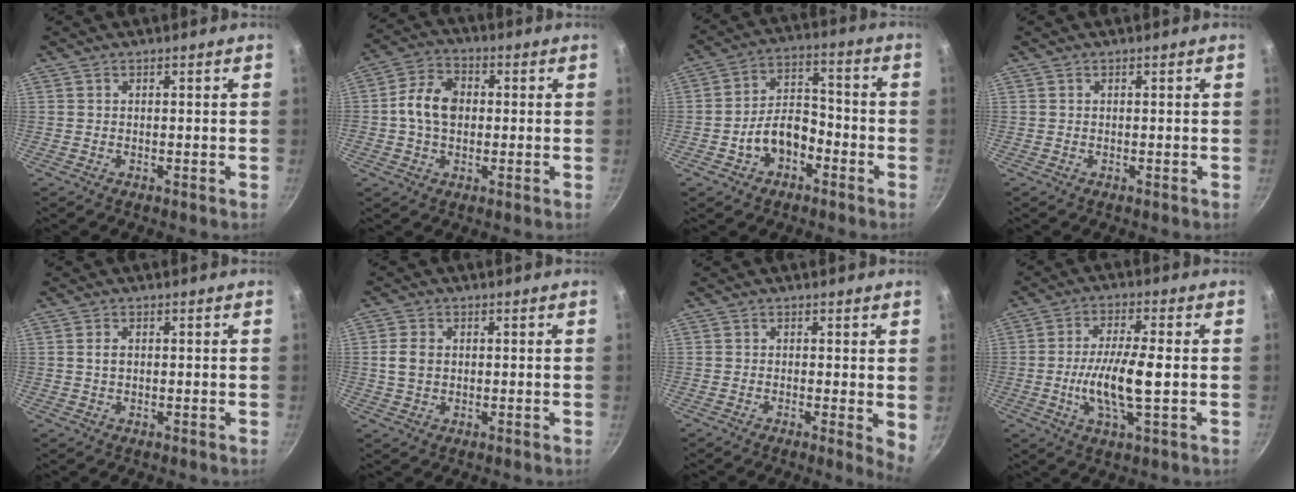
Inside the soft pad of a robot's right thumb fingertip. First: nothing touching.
{"total": 9.0, "force": [0.2, 6.6, 6.1], "torque": [-0.097, 0.017, -0.011]}
{"total": 9.5, "force": [-4.0, 6.3, 5.8], "torque": [-0.070, 0.049, -0.069]}
{"total": 0.0}
{"total": 1.5, "force": [0.2, 0.9, 1.2], "torque": [-0.020, 0.003, 0.005]}
{"total": 4.1, "force": [0.4, 3.2, 2.6], "torque": [-0.044, 0.004, 0.007]}
{"total": 3.6, "force": [0.1, 1.1, 3.4], "torque": [-0.039, -0.010, -0.002]}
{"total": 10.7, "force": [-1.2, 2.8, 10.3], "torque": [-0.198, 0.012, -0.026]}